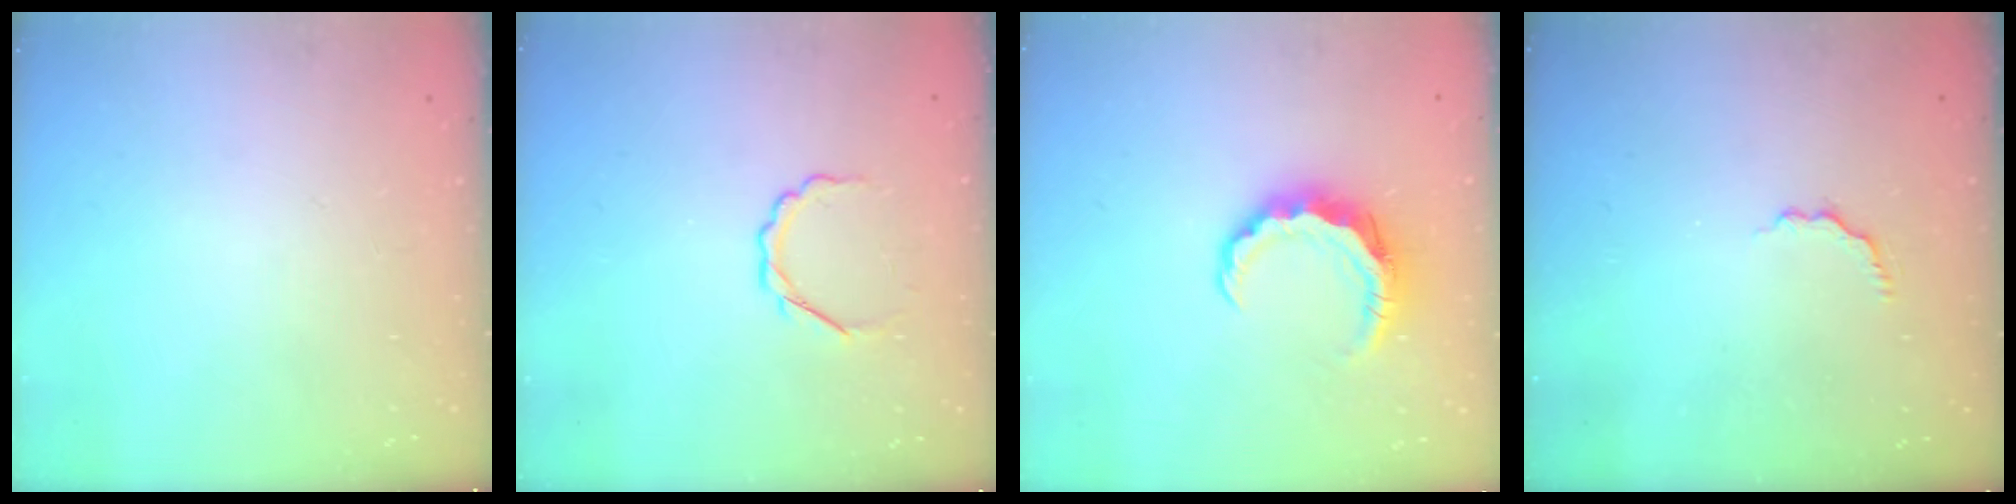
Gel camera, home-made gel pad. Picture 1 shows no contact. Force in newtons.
{"total": 3.8, "press": 3.7, "slide": 1.2}
{"total": 8.2, "press": 8.1, "slide": 1.2}
{"total": 2.5, "press": 2.3, "slide": 1.0}